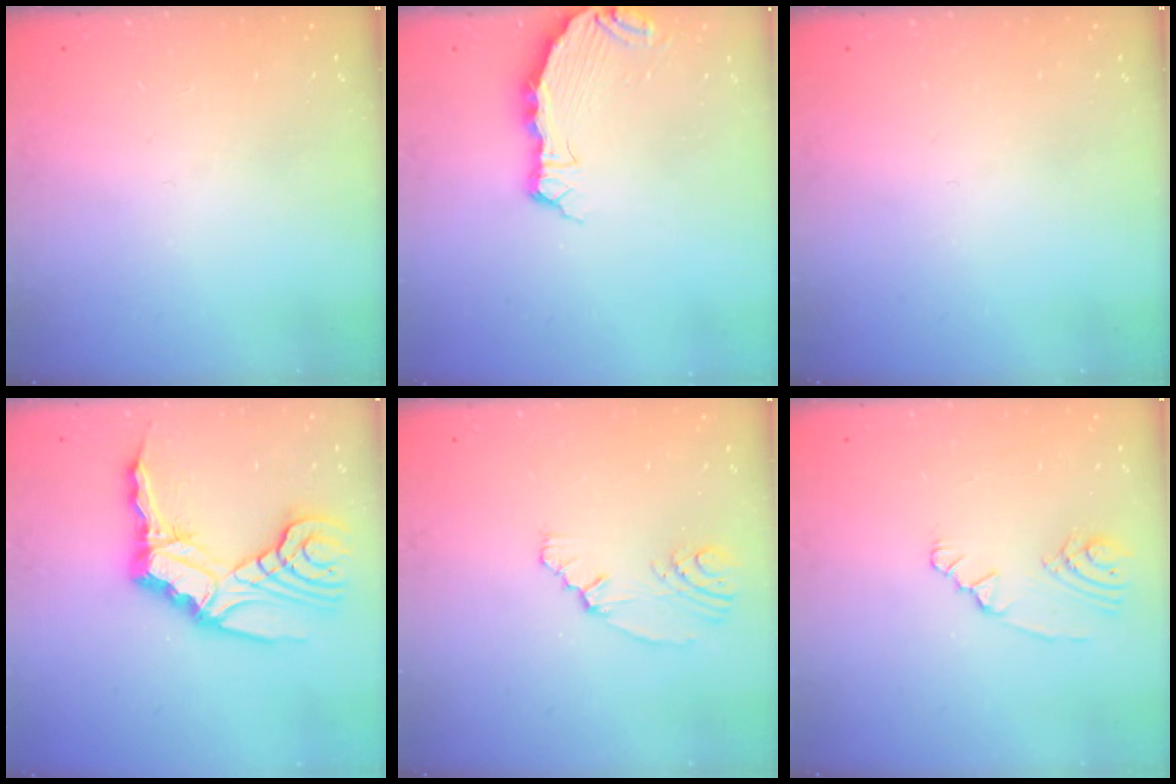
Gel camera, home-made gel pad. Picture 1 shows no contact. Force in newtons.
{"total": 7.1, "press": 5.7, "slide": 4.3}
{"total": 0.0}
{"total": 15.4, "press": 15.2, "slide": 2.1}
{"total": 5.3, "press": 2.4, "slide": 4.7}
{"total": 3.0, "press": 3.0, "slide": 0.4}